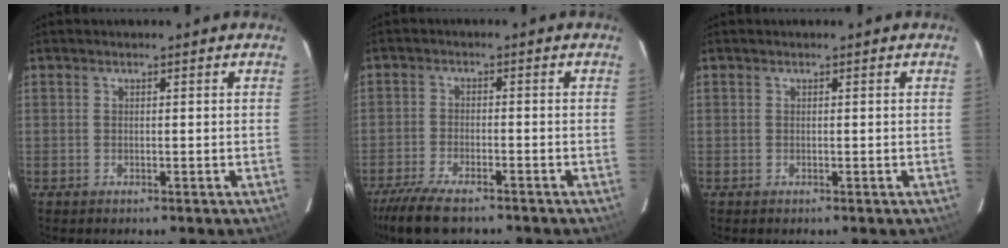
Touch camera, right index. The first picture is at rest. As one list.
[{"total": 10.3, "force": [-8.3, 2.7, 5.4], "torque": [-0.134, -0.032, -0.149]}, {"total": 0.0}]